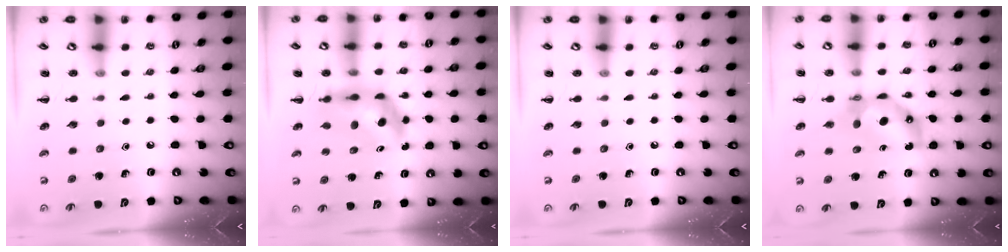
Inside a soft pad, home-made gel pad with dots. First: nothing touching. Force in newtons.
{"total": 6.1, "press": 6.0, "slide": 1.5}
{"total": 0.0}
{"total": 8.1, "press": 7.8, "slide": 1.9}